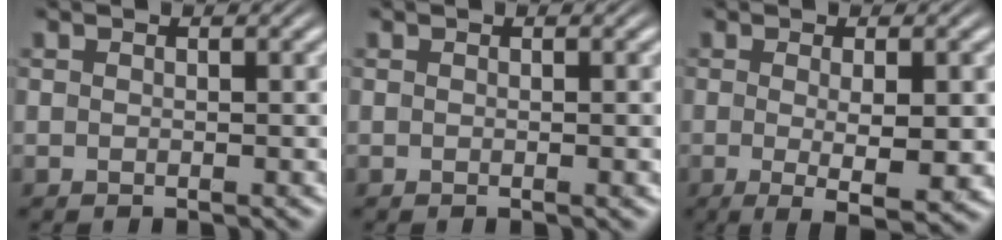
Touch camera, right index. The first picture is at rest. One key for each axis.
{"total": 0.0}
{"total": 5.2, "fx": -2.0, "fy": 1.3, "fz": 4.6, "tx": -0.079, "ty": -0.030, "tz": -0.019}